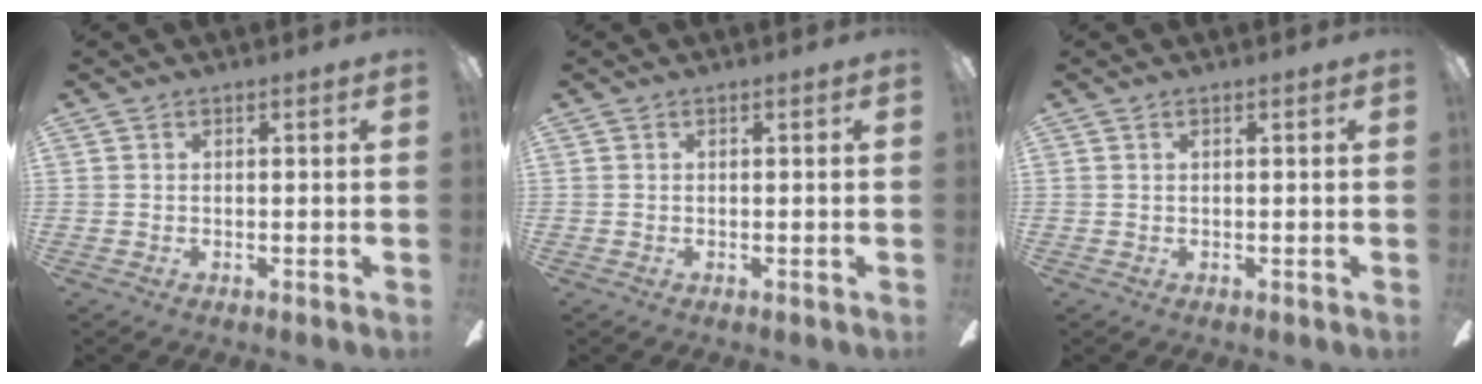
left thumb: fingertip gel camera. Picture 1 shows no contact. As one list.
[{"total": 0.0}, {"total": 0.6, "force": [0.2, 0.2, 0.5], "torque": [-0.012, 0.002, 0.003]}]